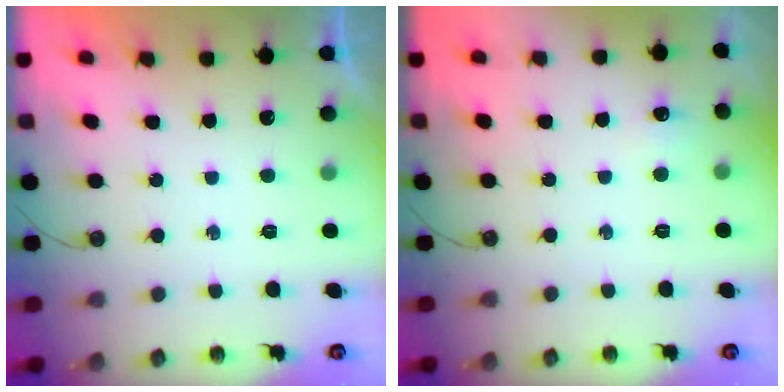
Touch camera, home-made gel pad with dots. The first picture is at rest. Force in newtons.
{"total": 5.2, "press": 5.1, "slide": 0.7}